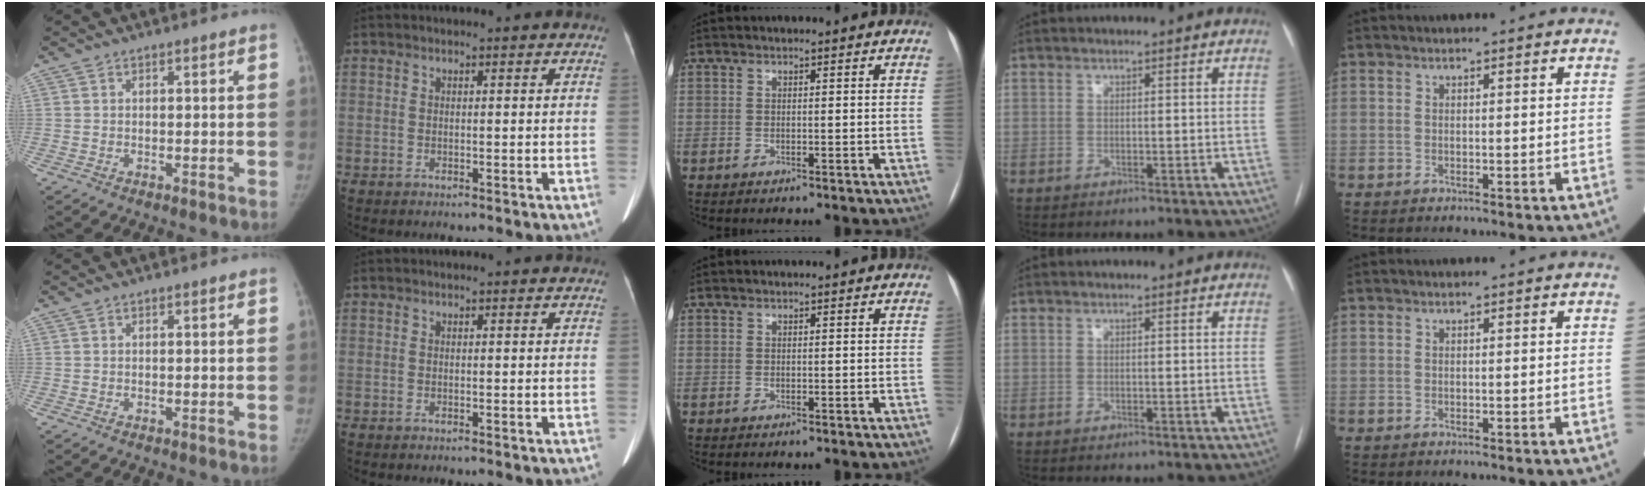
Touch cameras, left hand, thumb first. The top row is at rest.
{}